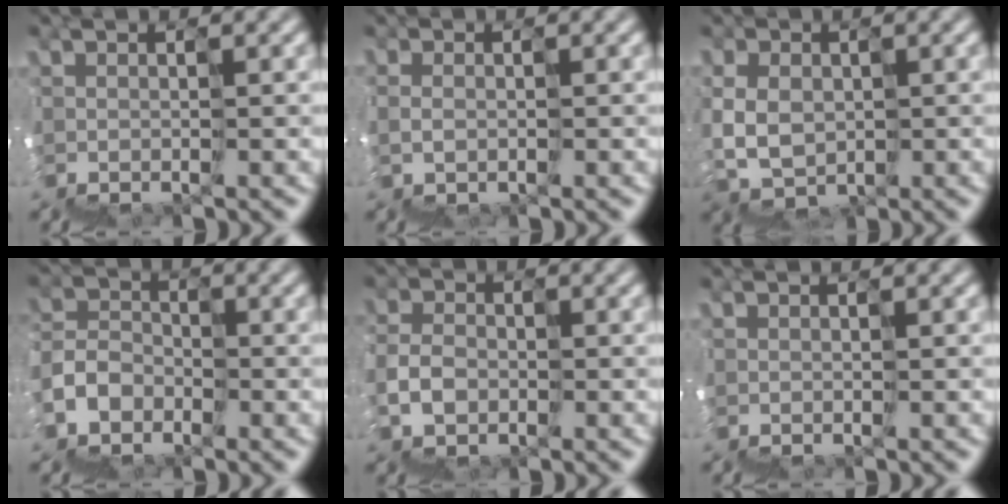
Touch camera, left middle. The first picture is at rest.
{"total": 0.9, "force": [-0.6, 0.6, -0.3], "torque": [0.017, 0.000, -0.007]}
{"total": 2.5, "force": [0.1, 2.4, 0.6], "torque": [0.013, 0.012, 0.012]}
{"total": 4.2, "force": [-3.3, 1.4, -2.1], "torque": [0.043, 0.006, -0.068]}
{"total": 2.4, "force": [-1.6, 0.7, -1.7], "torque": [0.035, 0.009, -0.035]}
{"total": 0.0}